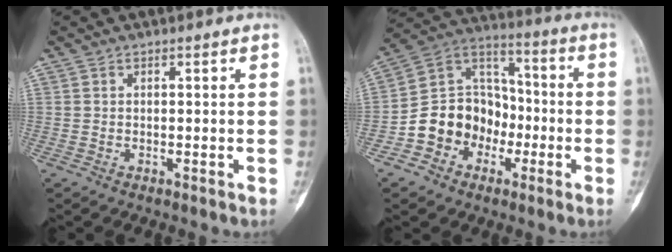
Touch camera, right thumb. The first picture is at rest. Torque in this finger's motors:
{"motor_torque": [0.36, 0.34, 0.78, -0.46, 0.17]}